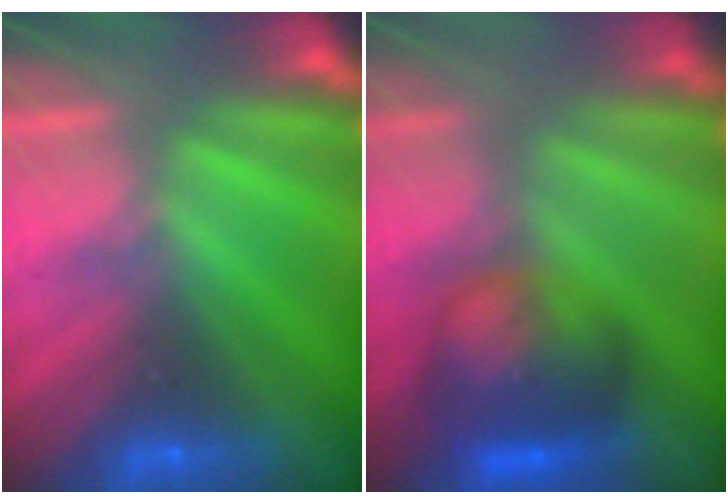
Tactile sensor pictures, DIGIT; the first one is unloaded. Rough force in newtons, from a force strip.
{"total": 8.6}